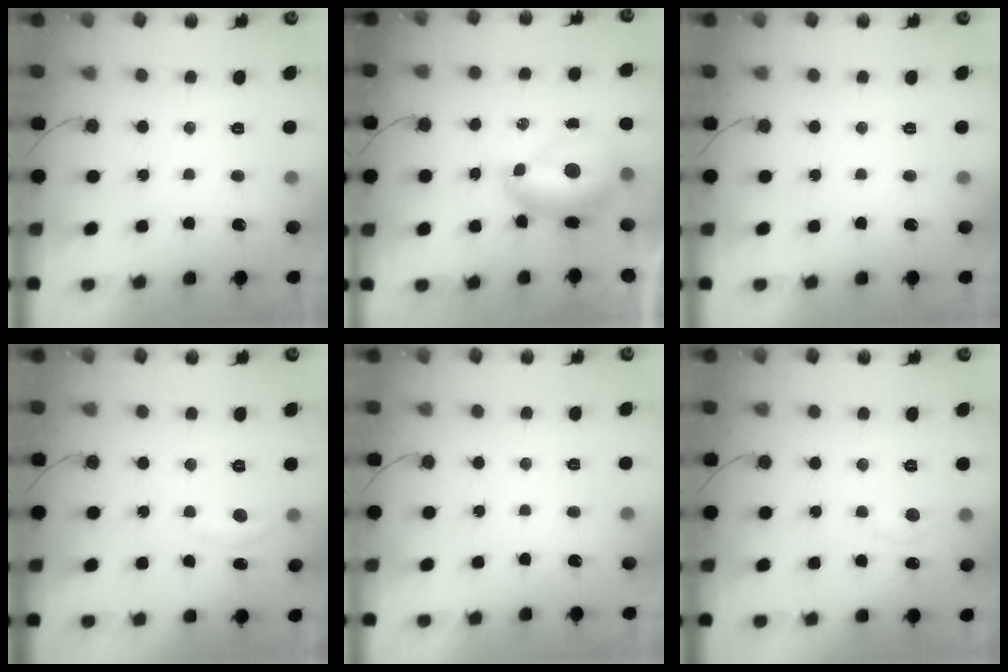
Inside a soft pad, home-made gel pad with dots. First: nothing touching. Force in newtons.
{"total": 8.5, "press": 8.4, "slide": 0.8}
{"total": 0.0}
{"total": 2.9, "press": 2.9, "slide": 0.2}
{"total": 0.0}
{"total": 3.9, "press": 3.9, "slide": 0.5}